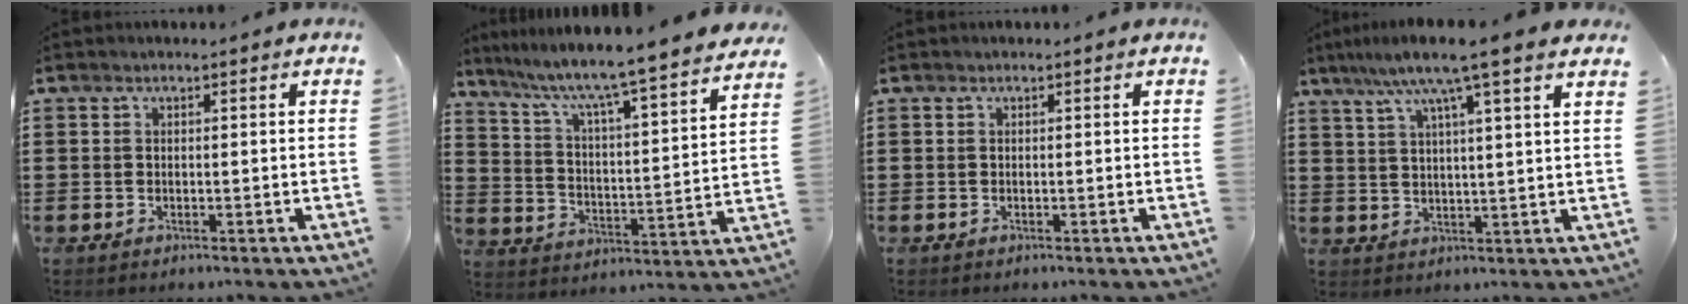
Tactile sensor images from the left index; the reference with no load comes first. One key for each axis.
{"total": 6.2, "fx": 5.5, "fy": -0.9, "fz": 2.7, "tx": -0.079, "ty": -0.058, "tz": 0.080}
{"total": 0.0}
{"total": 8.4, "fx": 6.0, "fy": -0.1, "fz": 5.9, "tx": -0.134, "ty": -0.012, "tz": 0.099}